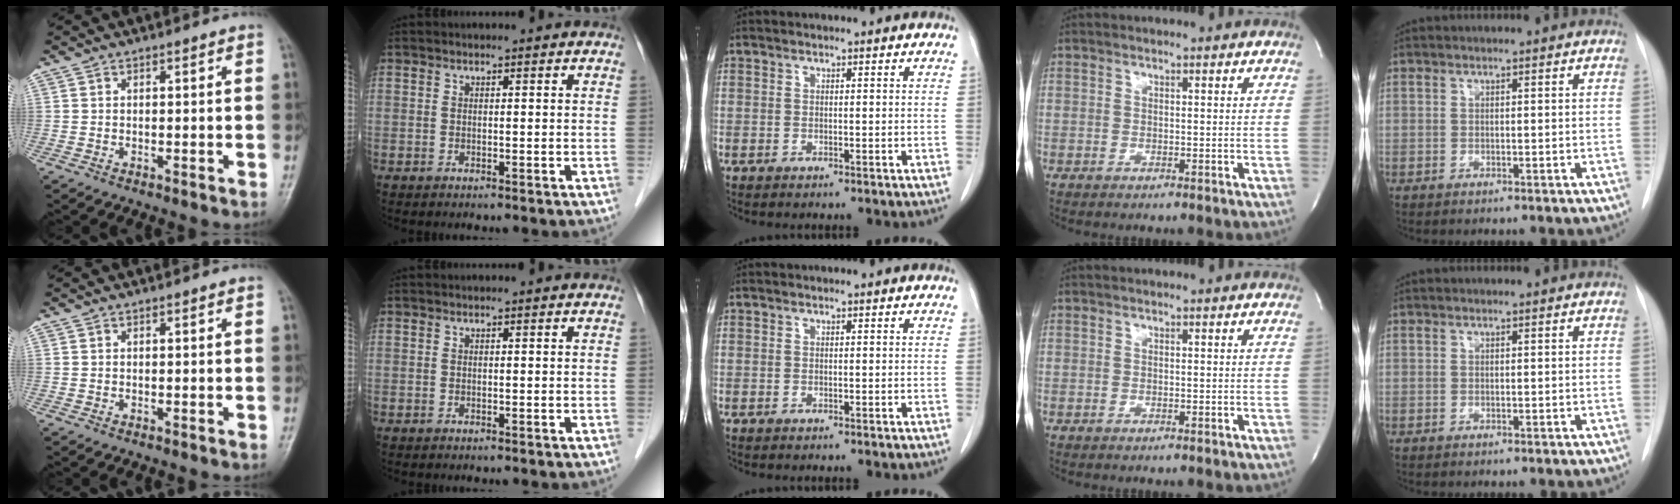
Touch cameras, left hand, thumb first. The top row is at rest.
{}